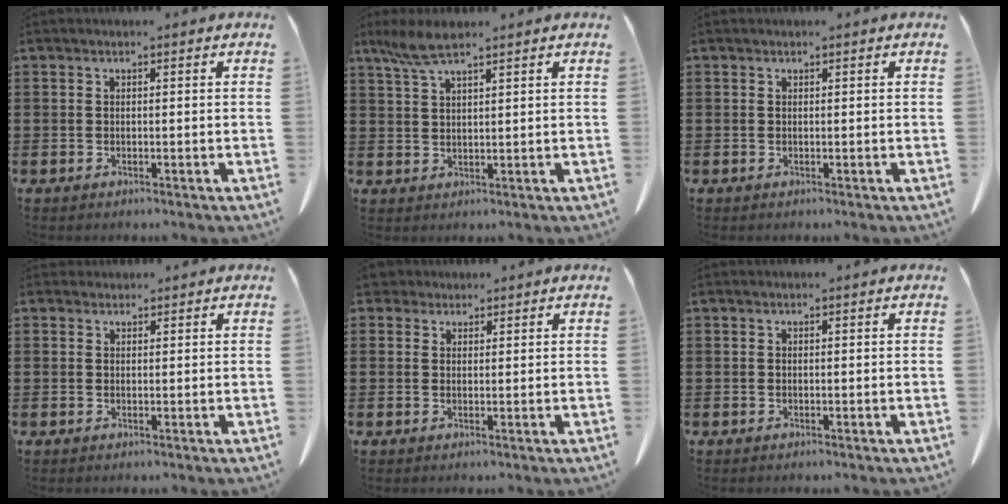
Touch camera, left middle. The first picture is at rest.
{"total": 4.7, "force": [3.3, 0.8, 3.3], "torque": [-0.079, -0.003, 0.058]}
{"total": 0.0}
{"total": 0.9, "force": [0.8, 0.4, 0.0], "torque": [-0.001, 0.001, 0.016]}
{"total": 2.3, "force": [1.9, 1.2, 0.5], "torque": [-0.010, 0.006, 0.036]}
{"total": 0.0}